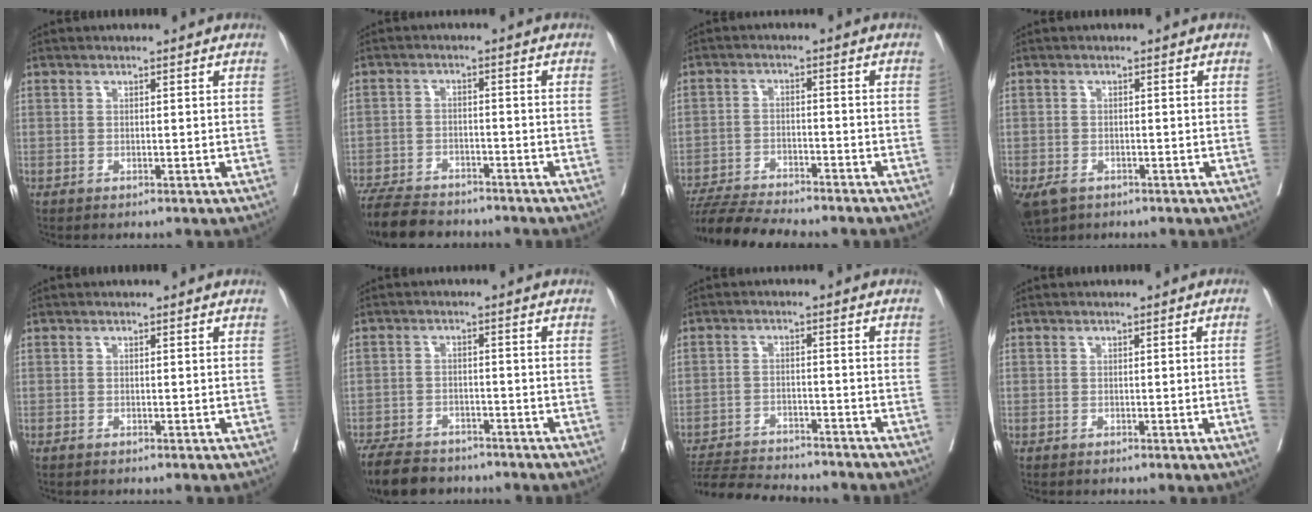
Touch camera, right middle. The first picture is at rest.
{"total": 10.5, "force": [-9.3, 2.9, 3.8], "torque": [-0.067, -0.013, -0.147]}
{"total": 12.0, "force": [-10.9, 1.2, 4.7], "torque": [-0.075, -0.008, -0.170]}
{"total": 5.0, "force": [-3.2, 3.0, 2.3], "torque": [-0.042, -0.007, -0.050]}
{"total": 0.0}
{"total": 9.7, "force": [-8.3, 3.7, 3.5], "torque": [-0.061, -0.013, -0.129]}
{"total": 14.5, "force": [-13.6, 2.0, 4.8], "torque": [-0.089, -0.007, -0.197]}
{"total": 2.0, "force": [-0.3, -0.7, 1.8], "torque": [-0.022, -0.002, -0.002]}